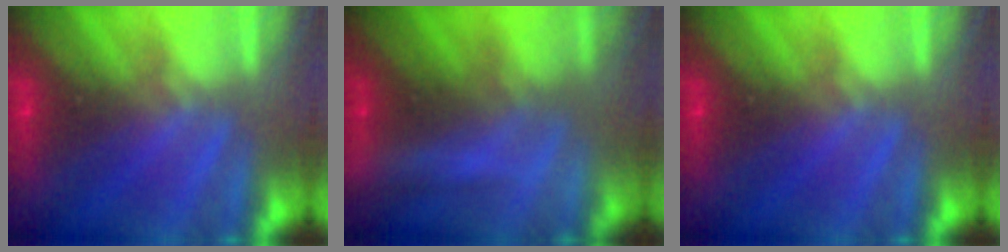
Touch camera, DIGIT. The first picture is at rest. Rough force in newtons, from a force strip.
{"total": 2.1}
{"total": 0.0}